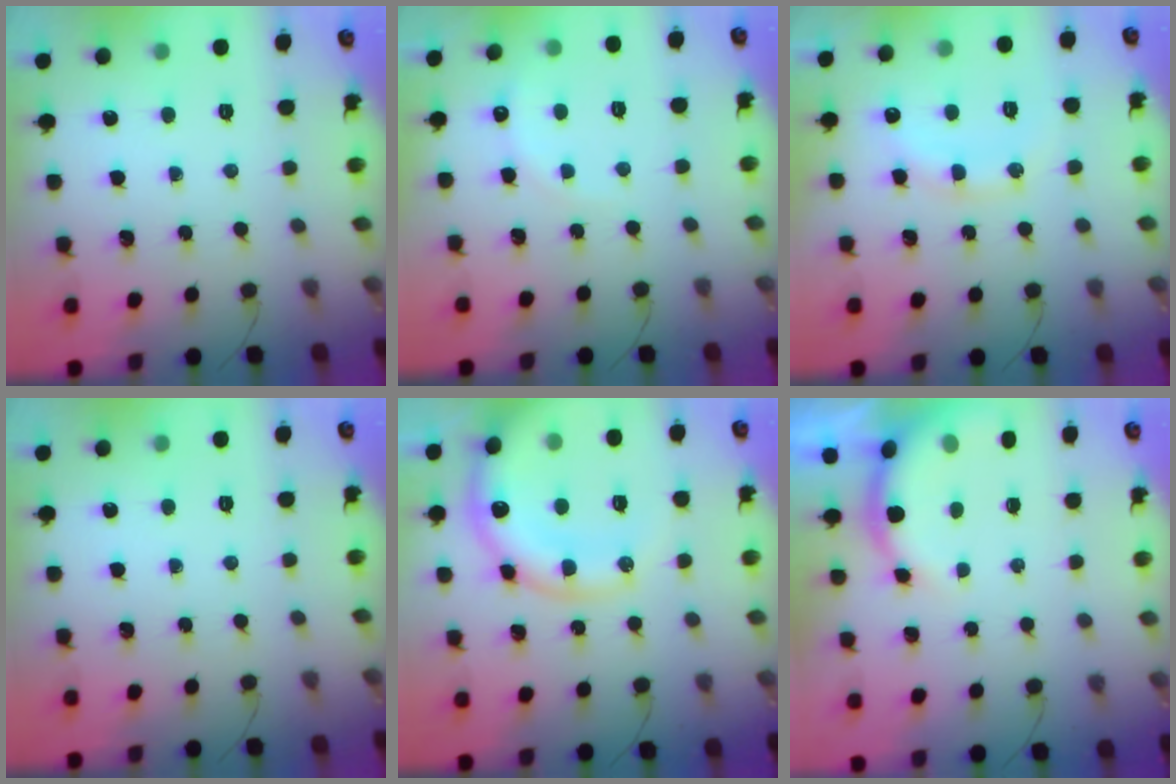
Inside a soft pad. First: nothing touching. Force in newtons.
{"total": 5.9, "press": 5.8, "slide": 1.3}
{"total": 12.5, "press": 12.5, "slide": 0.8}
{"total": 0.0}
{"total": 18.3, "press": 17.8, "slide": 4.0}
{"total": 6.7, "press": 6.6, "slide": 1.1}